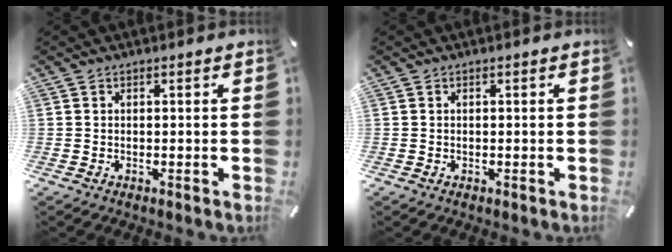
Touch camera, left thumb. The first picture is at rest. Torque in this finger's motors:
{"motor_torque": [0.00, 0.00, -0.03, 0.04, 0.00]}